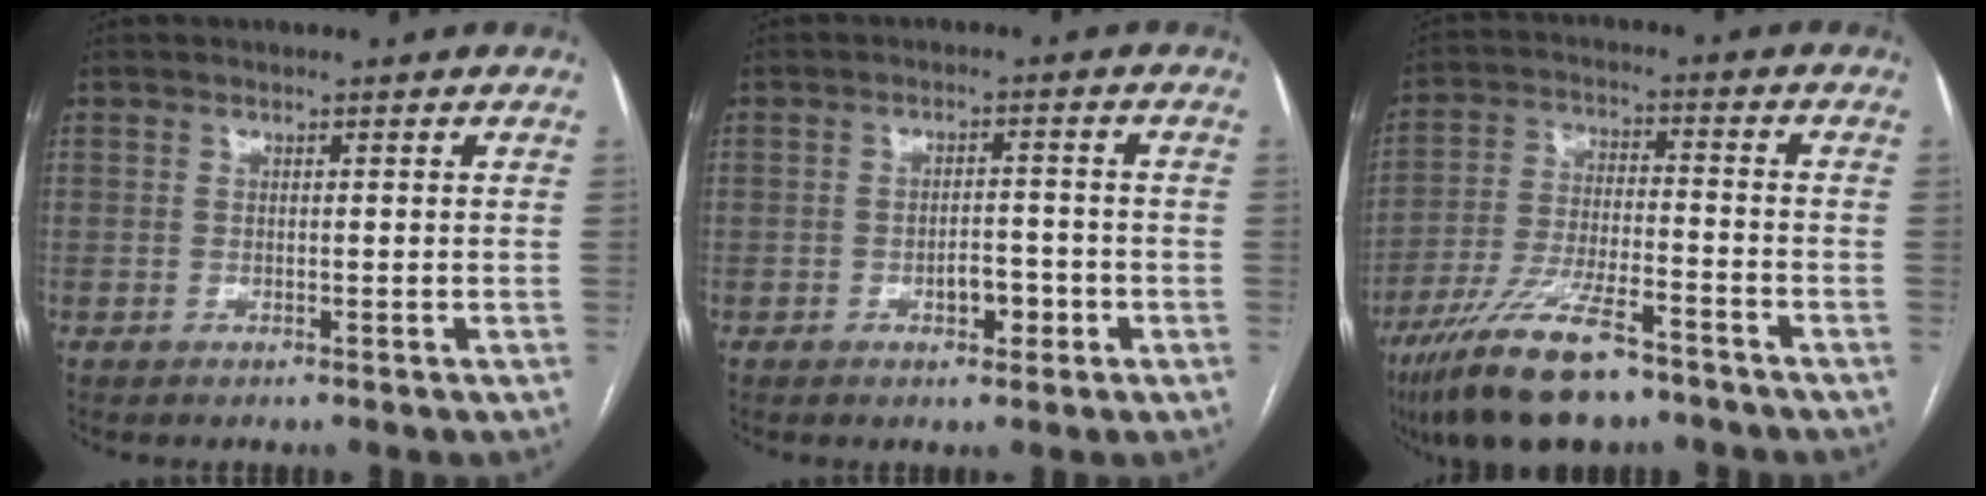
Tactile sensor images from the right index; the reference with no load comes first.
{"total": 3.7, "force": [-1.7, 1.7, 2.9], "torque": [-0.042, 0.005, -0.022]}
{"total": 14.8, "force": [-10.6, 3.5, 9.7], "torque": [-0.196, -0.026, -0.190]}